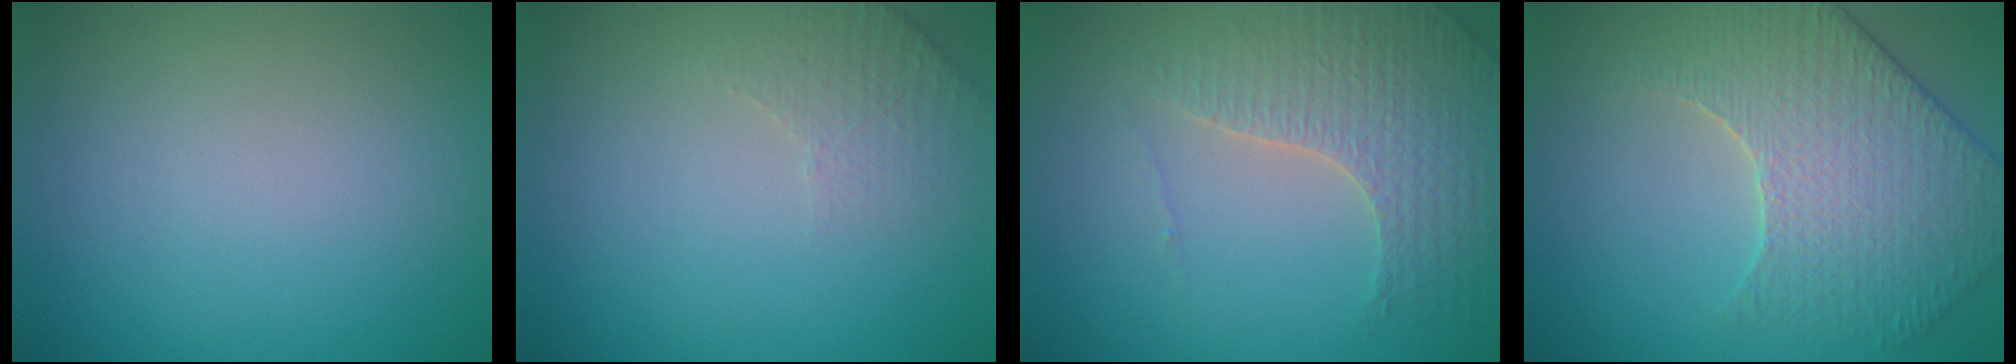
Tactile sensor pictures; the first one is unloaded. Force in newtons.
{"total": 2.1, "press": 2.0, "slide": 0.5}
{"total": 4.2, "press": 3.7, "slide": 1.8}
{"total": 5.0, "press": 4.9, "slide": 0.8}